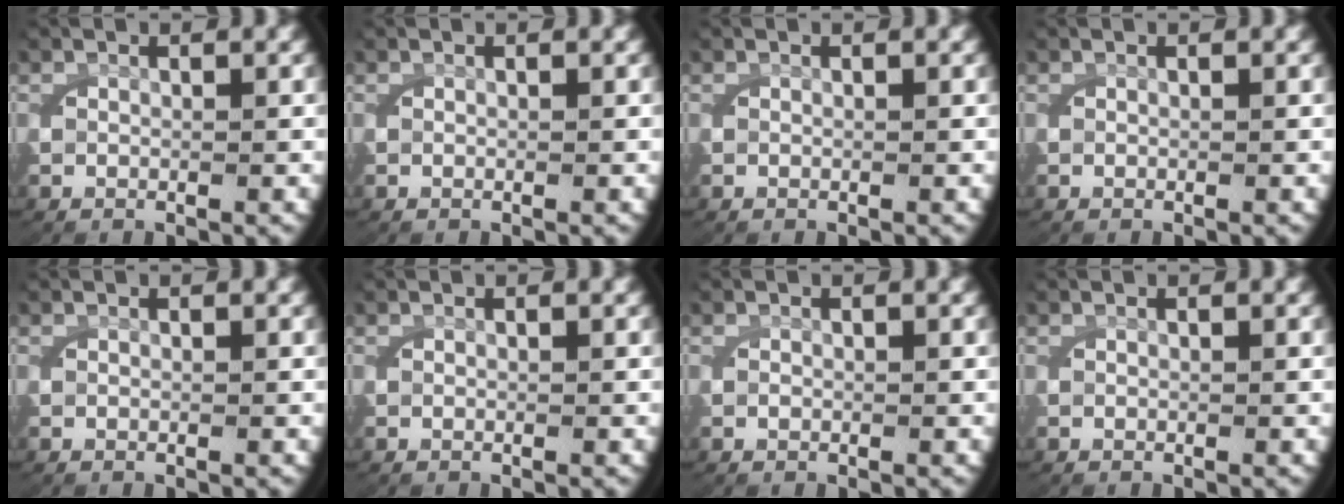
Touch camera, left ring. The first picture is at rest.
{"total": 0.0}
{"total": 0.0}
{"total": 0.0}
{"total": 0.0}
{"total": 0.0}
{"total": 0.0}
{"total": 0.0}